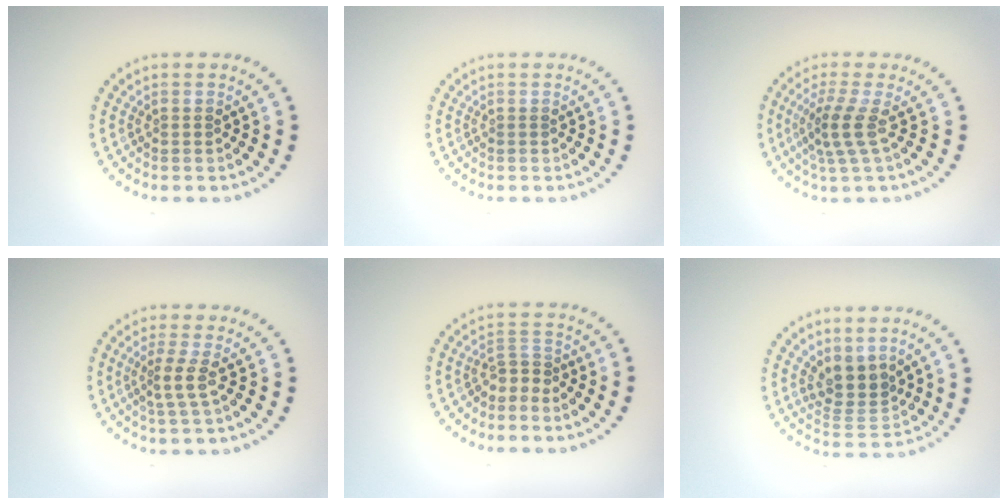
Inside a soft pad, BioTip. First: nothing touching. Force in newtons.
{"total": 0.0}
{"total": 2.8, "press": 2.2, "slide": 1.8}
{"total": 2.2, "press": 1.6, "slide": 1.5}
{"total": 1.9, "press": 1.1, "slide": 1.5}
{"total": 3.4, "press": 2.8, "slide": 2.0}